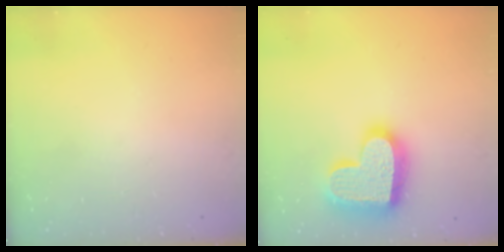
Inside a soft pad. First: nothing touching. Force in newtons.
{"total": 20.8, "press": 20.7, "slide": 1.5}